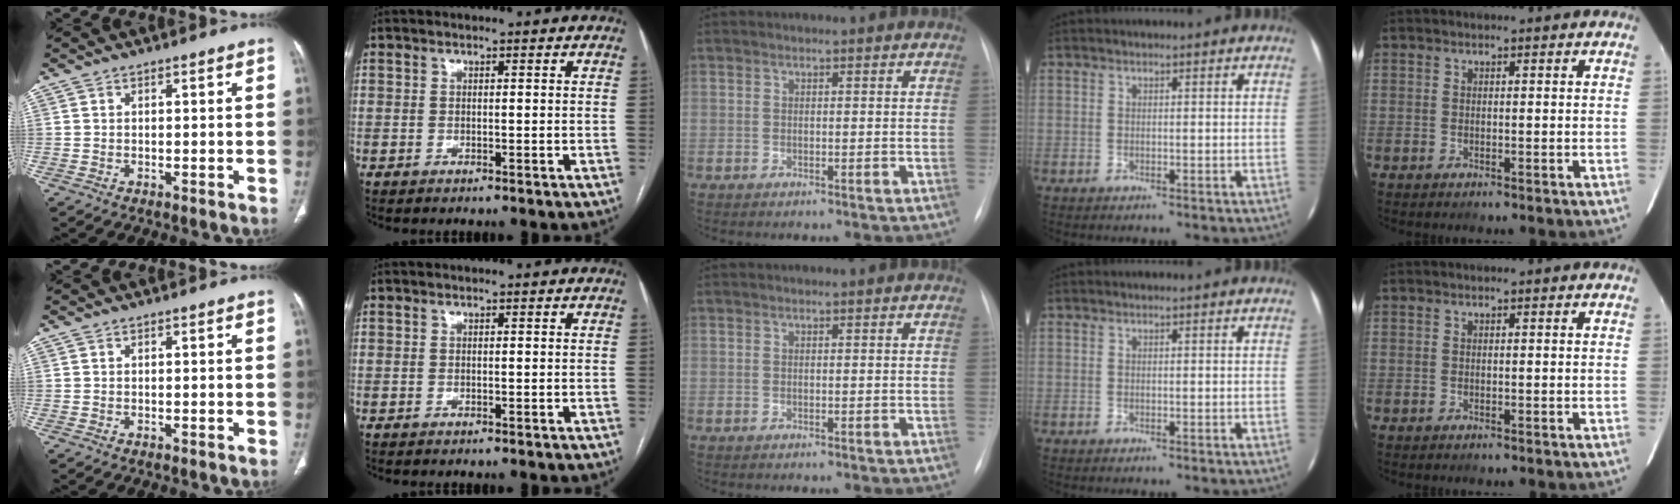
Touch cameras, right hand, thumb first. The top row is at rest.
{}